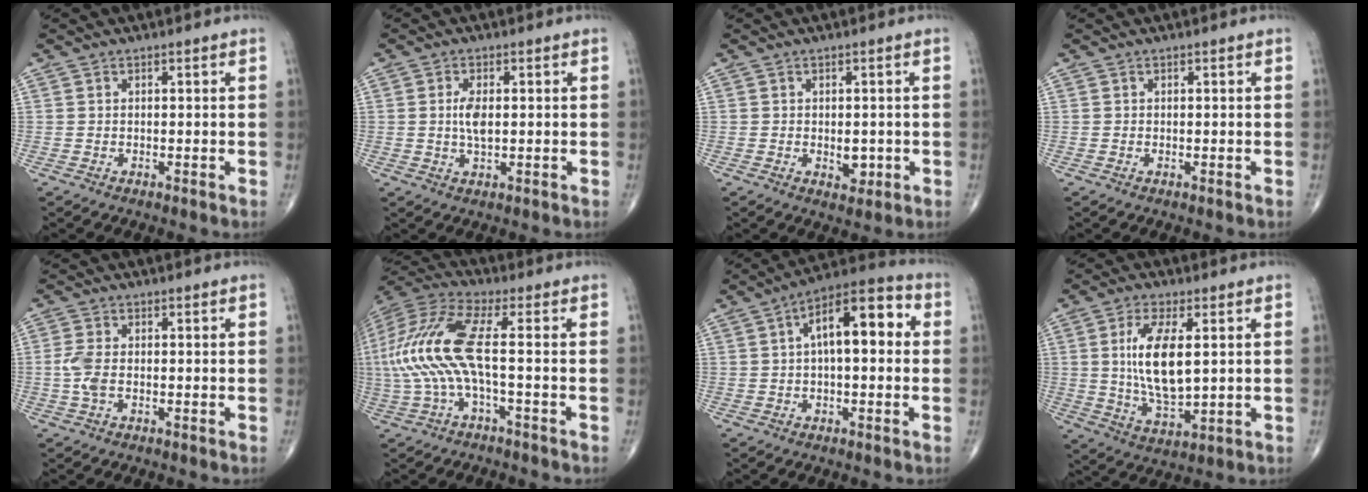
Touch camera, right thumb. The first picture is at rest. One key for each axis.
{"total": 3.9, "fx": 0.3, "fy": 1.7, "fz": 3.5, "tx": -0.067, "ty": -0.006, "tz": 0.004}
{"total": 3.1, "fx": -0.3, "fy": 2.0, "fz": 2.3, "tx": -0.019, "ty": -0.004, "tz": 0.001}
{"total": 0.0}
{"total": 3.6, "fx": -0.5, "fy": 1.8, "fz": 3.1, "tx": -0.081, "ty": 0.002, "tz": -0.013}
{"total": 14.5, "fx": -0.7, "fy": 3.5, "fz": 14.1, "tx": -0.341, "ty": 0.039, "tz": -0.018}
{"total": 13.4, "fx": 2.2, "fy": 5.8, "fz": 11.9, "tx": -0.167, "ty": 0.037, "tz": 0.024}
{"total": 12.3, "fx": 2.1, "fy": 4.9, "fz": 11.0, "tx": -0.213, "ty": -0.022, "tz": 0.047}